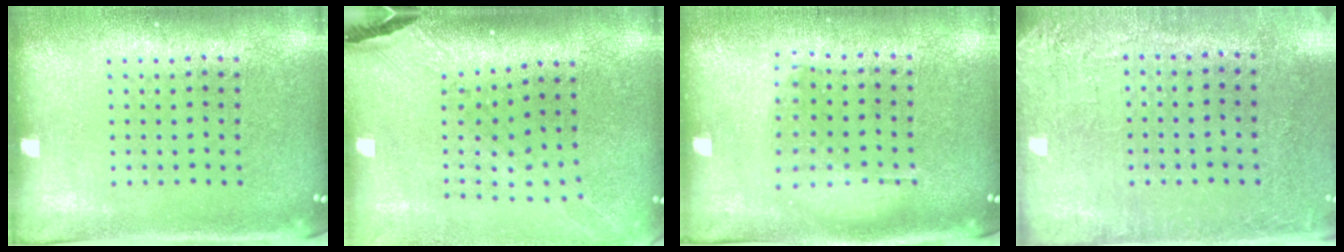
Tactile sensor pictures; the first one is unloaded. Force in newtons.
{"total": 1.5, "press": 1.4, "slide": 0.5}
{"total": 1.1, "press": 1.0, "slide": 0.4}
{"total": 2.7, "press": 2.3, "slide": 1.3}